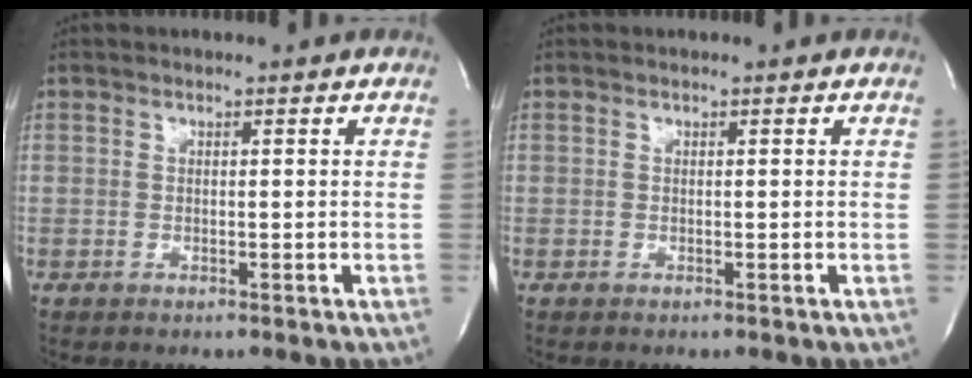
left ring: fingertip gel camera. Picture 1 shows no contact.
{"total": 0.0}